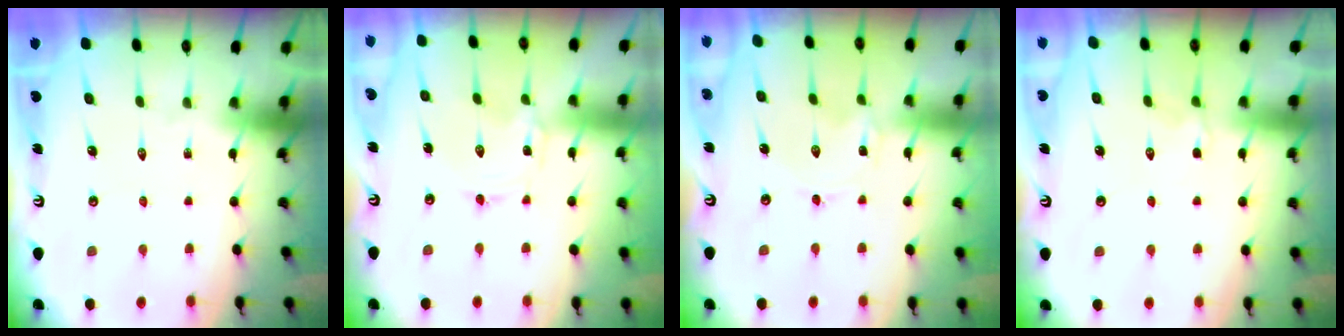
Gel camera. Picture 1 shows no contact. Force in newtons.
{"total": 0.0}
{"total": 0.0}
{"total": 2.2, "press": 1.7, "slide": 1.4}